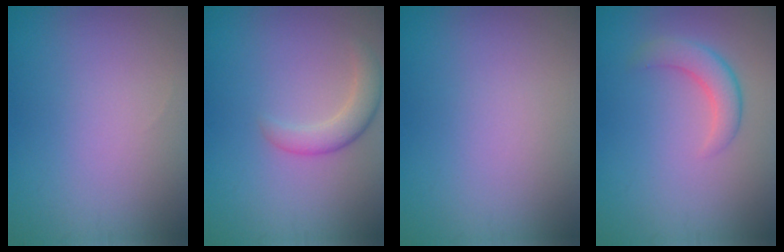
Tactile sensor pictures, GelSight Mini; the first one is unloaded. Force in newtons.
{"total": 2.8, "press": 2.7, "slide": 0.3}
{"total": 0.0}
{"total": 2.8, "press": 2.8, "slide": 0.2}